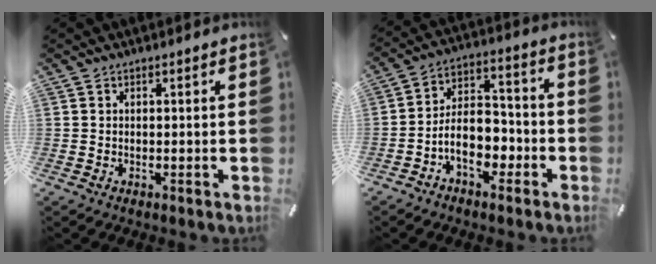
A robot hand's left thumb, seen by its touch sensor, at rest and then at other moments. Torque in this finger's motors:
{"motor_torque": [-0.81, 1.62, 0.92, 0.31, 0.23]}